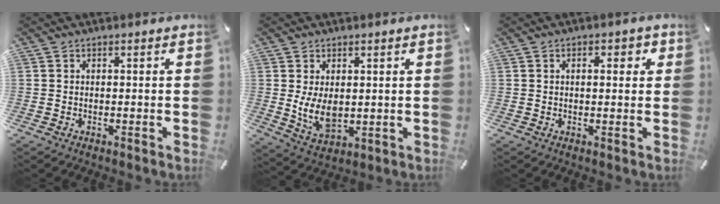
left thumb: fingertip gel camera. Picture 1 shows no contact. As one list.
[{"total": 7.9, "force": [0.8, 5.1, 6.0], "torque": [-0.131, -0.008, 0.015]}, {"total": 2.9, "force": [0.7, 1.5, 2.4], "torque": [-0.033, 0.003, 0.005]}]